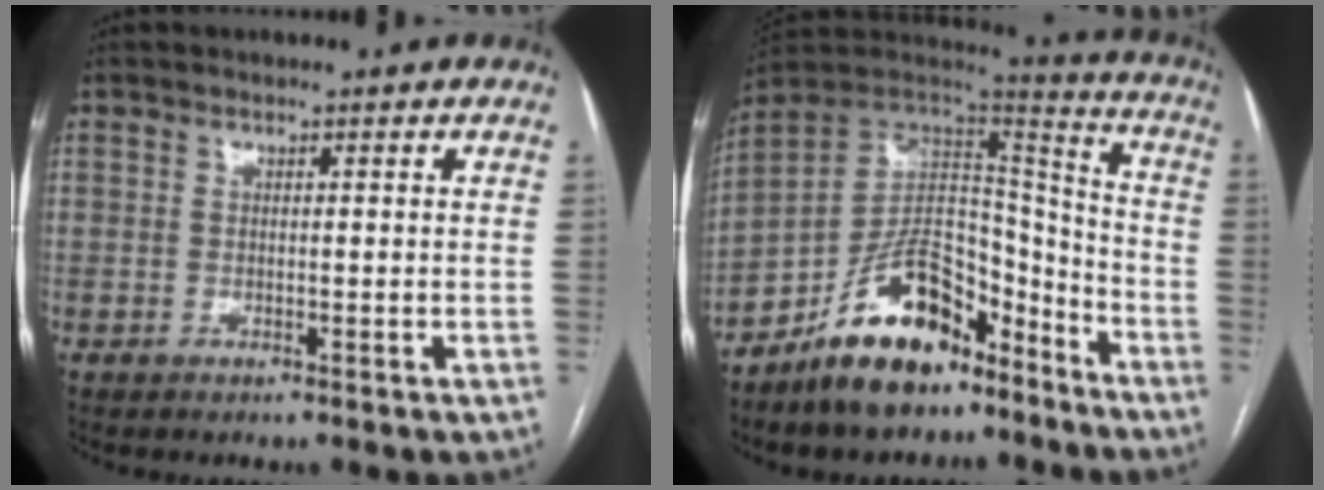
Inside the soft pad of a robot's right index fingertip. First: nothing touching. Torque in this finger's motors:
{"motor_torque": [0.18, -0.48, 0.11, -0.01]}